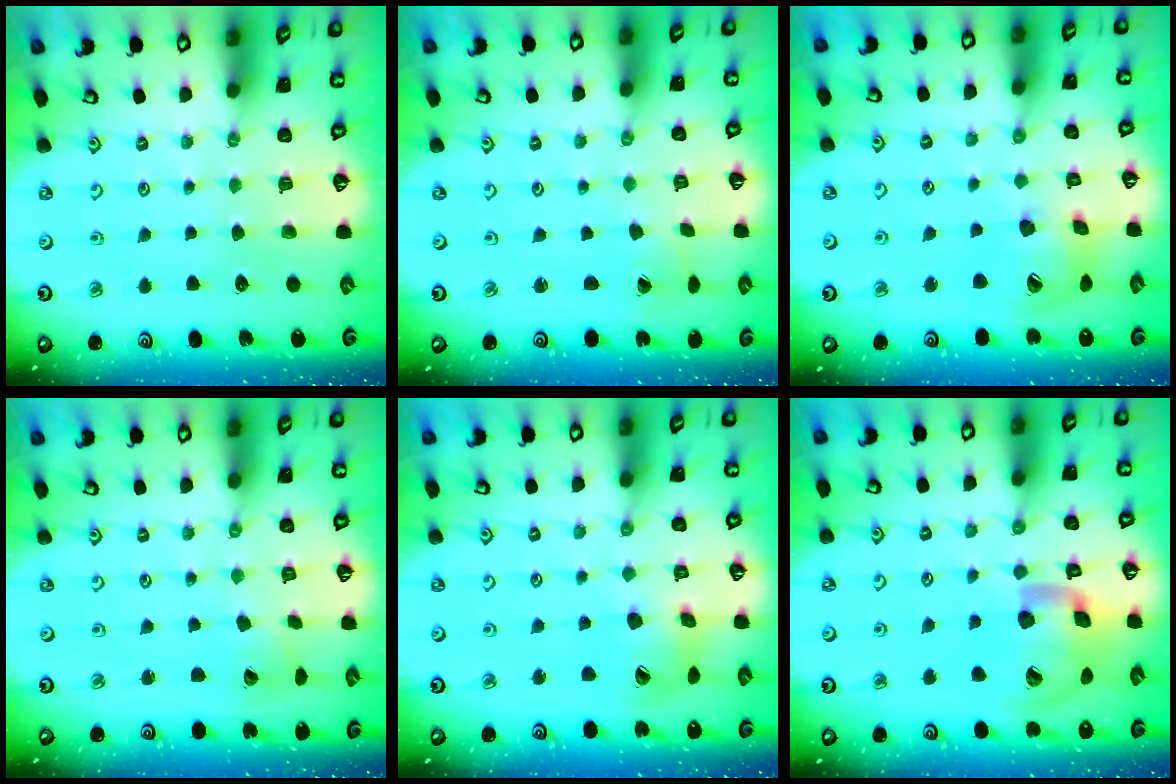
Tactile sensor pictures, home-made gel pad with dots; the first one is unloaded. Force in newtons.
{"total": 1.6, "press": 1.5, "slide": 0.1}
{"total": 16.2, "press": 16.0, "slide": 2.3}
{"total": 4.0, "press": 3.9, "slide": 0.5}
{"total": 11.4, "press": 11.3, "slide": 1.3}
{"total": 19.5, "press": 19.2, "slide": 2.9}